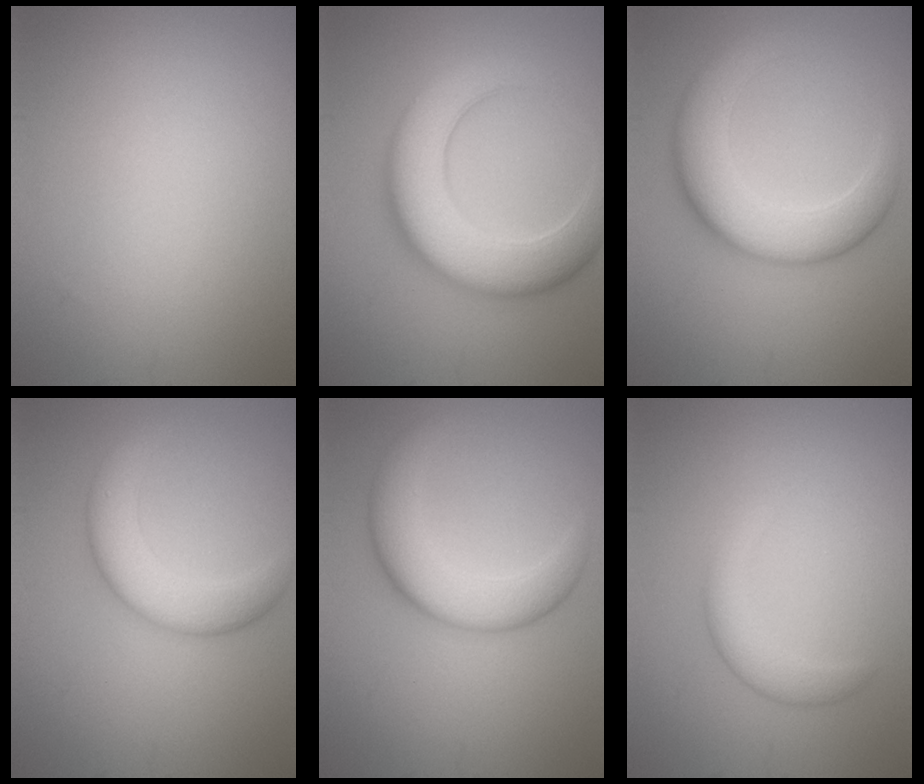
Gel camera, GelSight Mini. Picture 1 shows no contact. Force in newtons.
{"total": 8.2, "press": 8.2, "slide": 0.3}
{"total": 7.2, "press": 7.2, "slide": 0.3}
{"total": 5.0, "press": 5.0, "slide": 0.1}
{"total": 5.7, "press": 5.7, "slide": 0.0}
{"total": 2.5, "press": 2.5, "slide": 0.1}